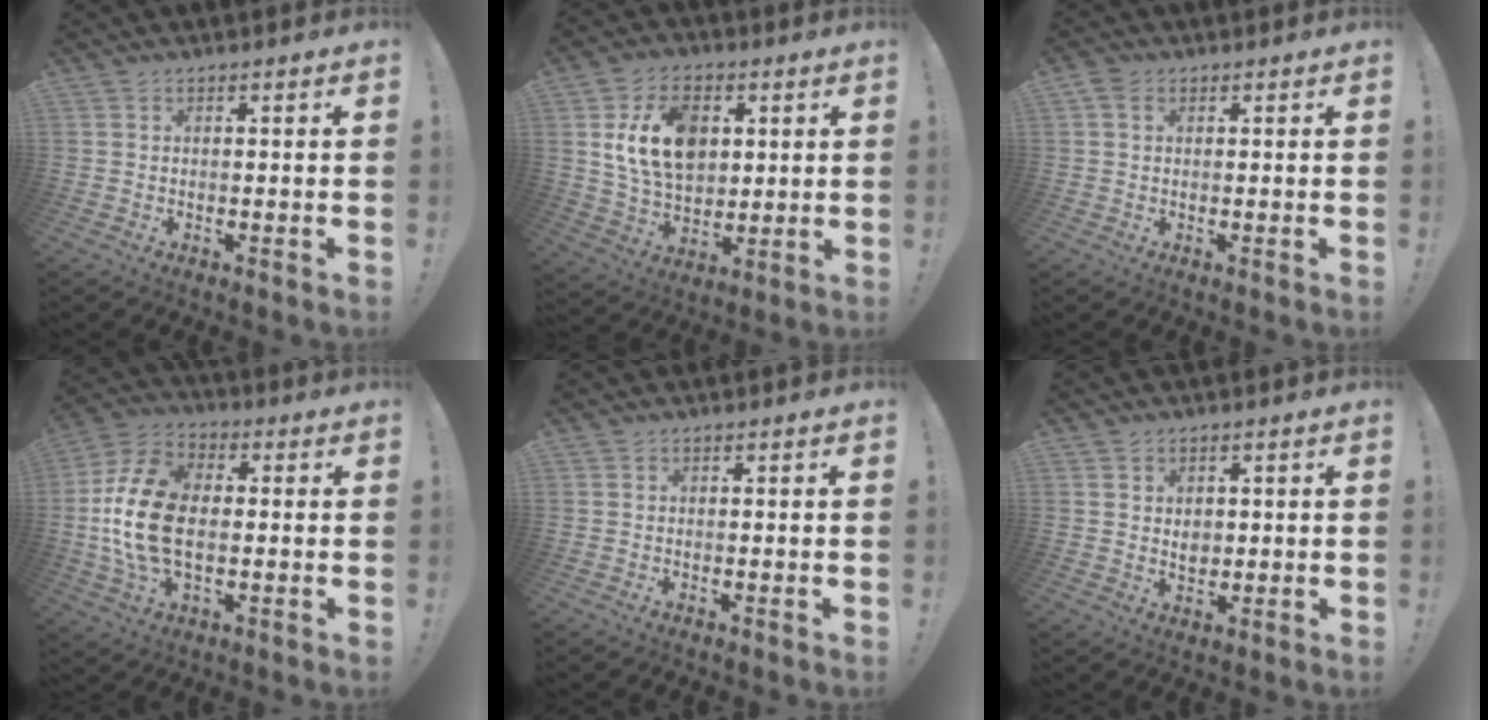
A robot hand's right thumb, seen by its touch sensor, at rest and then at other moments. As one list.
[{"total": 16.2, "force": [4.2, 11.5, 10.7], "torque": [-0.180, -0.010, 0.081]}, {"total": 2.6, "force": [1.1, 2.0, 1.2], "torque": [-0.022, 0.001, 0.021]}, {"total": 17.8, "force": [-0.8, 11.4, 13.6], "torque": [-0.257, 0.003, -0.012]}, {"total": 0.0}, {"total": 3.4, "force": [0.8, 3.2, 1.1], "torque": [-0.004, -0.001, 0.010]}]